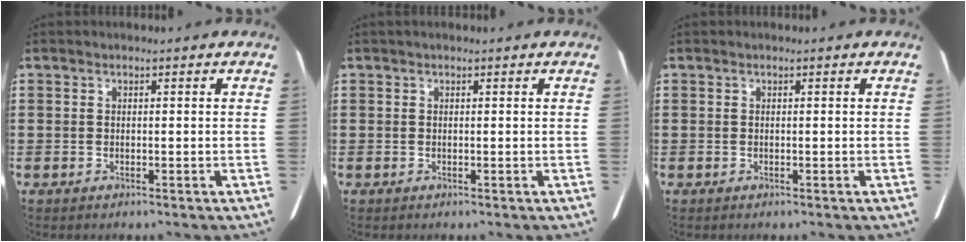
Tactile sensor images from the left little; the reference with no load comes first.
{"total": 0.0}
{"total": 0.0}